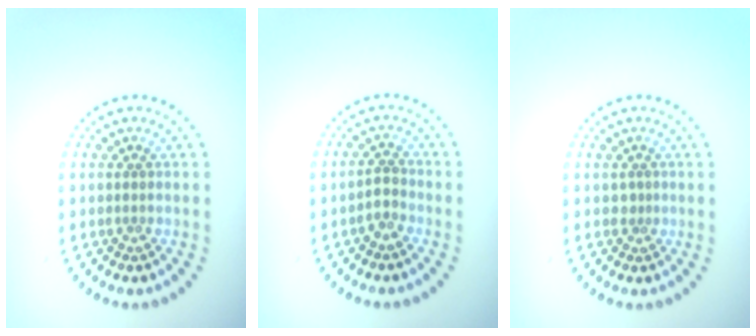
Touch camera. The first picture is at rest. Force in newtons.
{"total": 1.7, "press": 1.4, "slide": 0.9}
{"total": 0.8, "press": 0.5, "slide": 0.6}